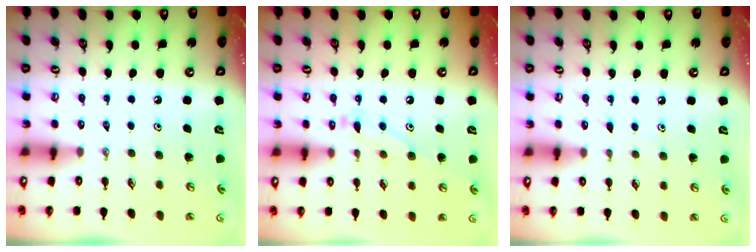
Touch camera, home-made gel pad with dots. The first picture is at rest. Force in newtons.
{"total": 10.7, "press": 10.7, "slide": 0.8}
{"total": 2.3, "press": 2.2, "slide": 0.4}